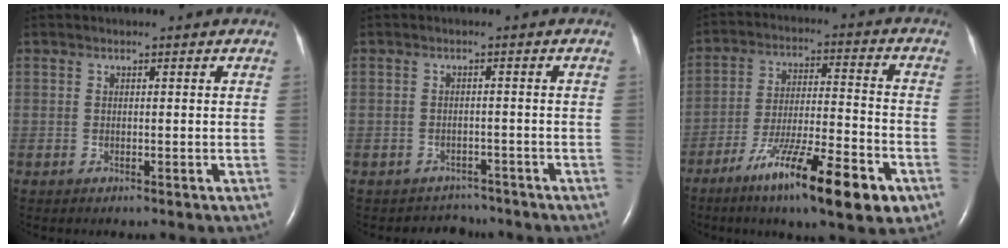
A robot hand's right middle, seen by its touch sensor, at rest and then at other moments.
{"total": 3.3, "force": [-3.0, 1.3, -0.8], "torque": [0.005, 0.009, -0.043]}
{"total": 16.7, "force": [-9.3, 1.9, 13.7], "torque": [-0.215, -0.024, -0.148]}